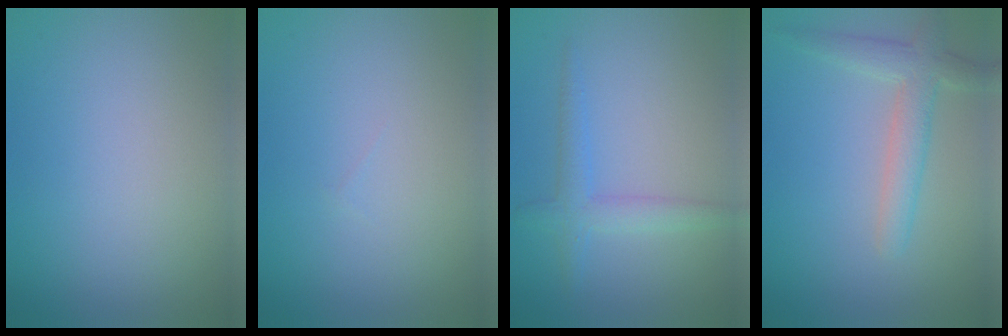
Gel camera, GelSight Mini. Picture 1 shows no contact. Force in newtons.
{"total": 0.0}
{"total": 2.0, "press": 2.0, "slide": 0.1}
{"total": 3.4, "press": 3.4, "slide": 0.3}